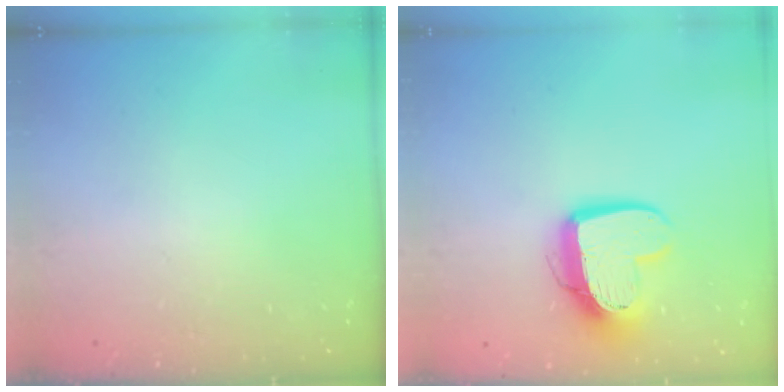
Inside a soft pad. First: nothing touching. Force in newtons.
{"total": 13.8, "press": 13.8, "slide": 1.2}